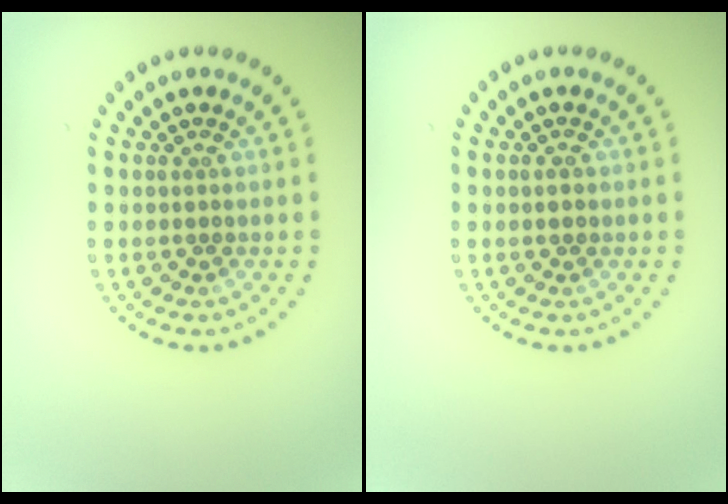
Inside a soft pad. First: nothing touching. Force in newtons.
{"total": 1.2, "press": 1.2, "slide": 0.1}